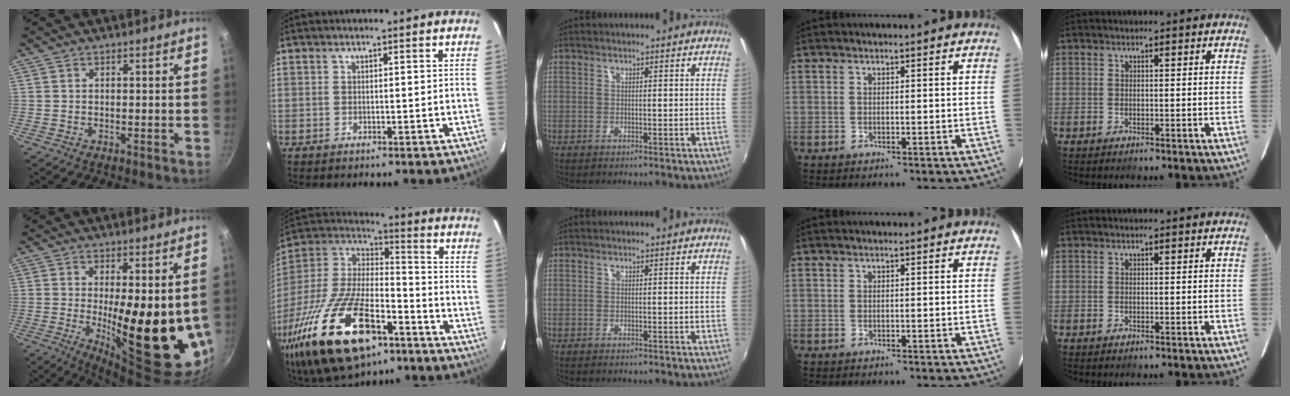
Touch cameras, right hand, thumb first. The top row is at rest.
{"thumb": {"total": 18.0, "force": [0.0, 5.5, 17.1], "torque": [-0.226, -0.039, 0.013]}, "index": {"total": 31.9, "force": [-18.1, 13.9, 22.3], "torque": [-0.460, -0.038, -0.298]}}